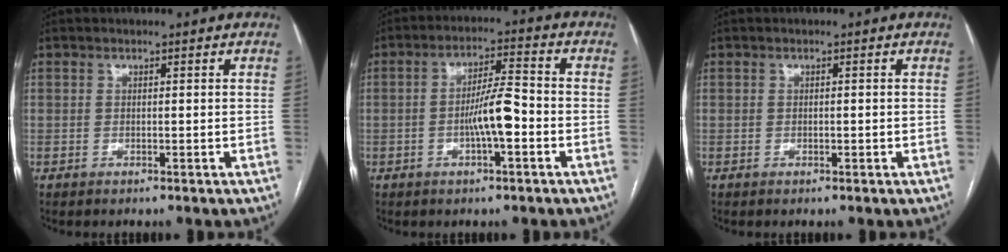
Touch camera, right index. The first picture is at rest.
{"total": 7.0, "force": [-1.8, 1.0, 6.7], "torque": [-0.124, 0.011, -0.033]}
{"total": 0.6, "force": [-0.2, 0.2, 0.5], "torque": [-0.010, -0.001, -0.001]}